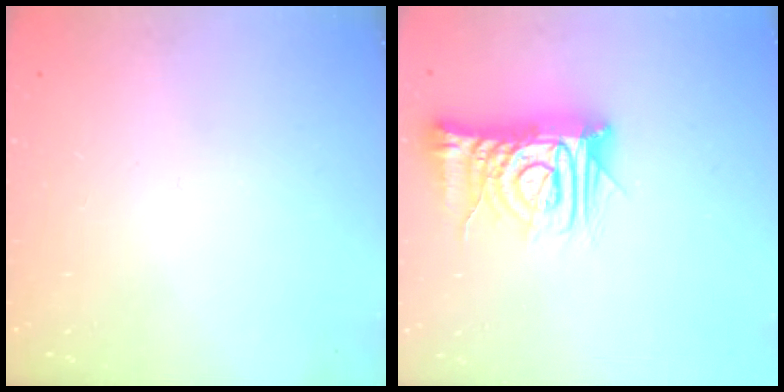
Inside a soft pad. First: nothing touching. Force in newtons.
{"total": 13.2, "press": 13.1, "slide": 1.6}